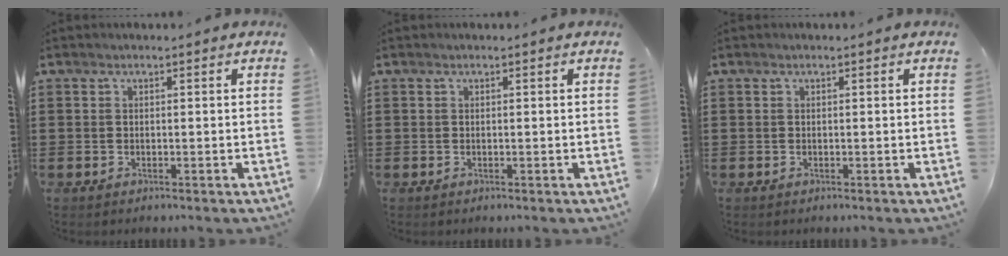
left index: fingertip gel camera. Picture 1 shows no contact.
{"total": 0.0}
{"total": 0.0}